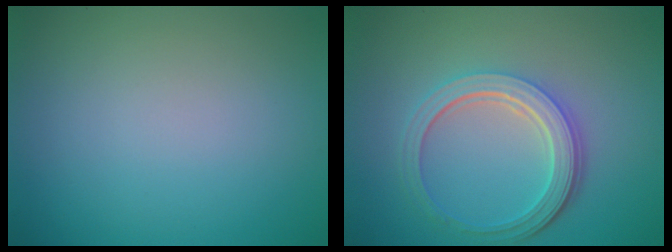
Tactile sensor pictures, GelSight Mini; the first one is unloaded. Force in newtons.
{"total": 5.1, "press": 3.8, "slide": 3.4}